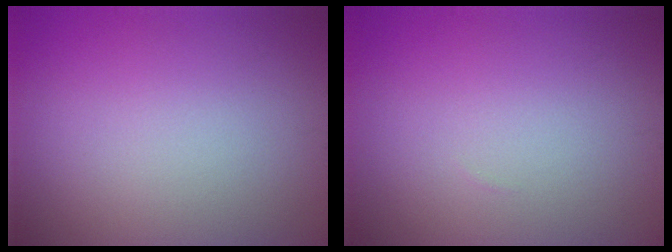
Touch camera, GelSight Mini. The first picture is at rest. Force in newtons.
{"total": 0.0}